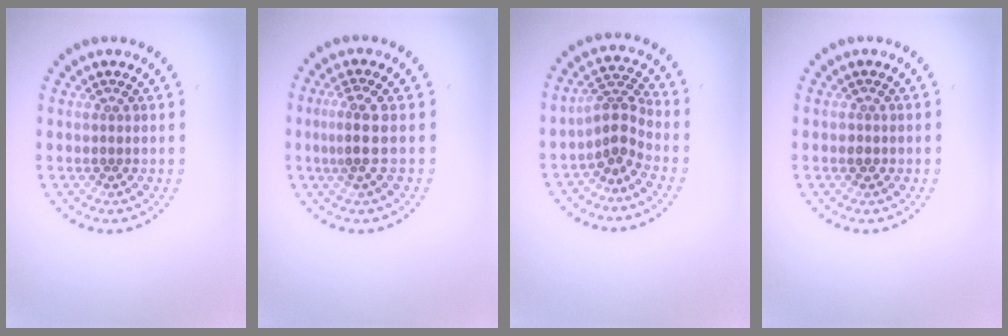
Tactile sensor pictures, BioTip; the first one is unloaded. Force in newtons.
{"total": 2.4, "press": 2.1, "slide": 1.3}
{"total": 2.9, "press": 2.0, "slide": 2.0}
{"total": 0.8, "press": 0.8, "slide": 0.3}